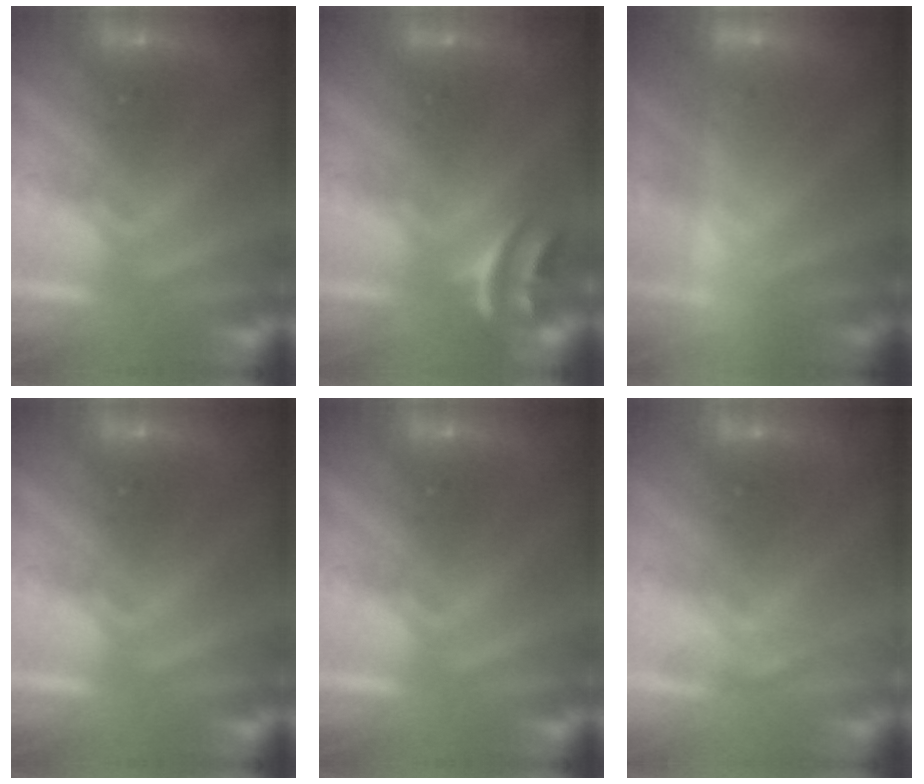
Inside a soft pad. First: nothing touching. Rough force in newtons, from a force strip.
{"total": 2.7}
{"total": 2.4}
{"total": 0.0}
{"total": 0.0}
{"total": 3.8}